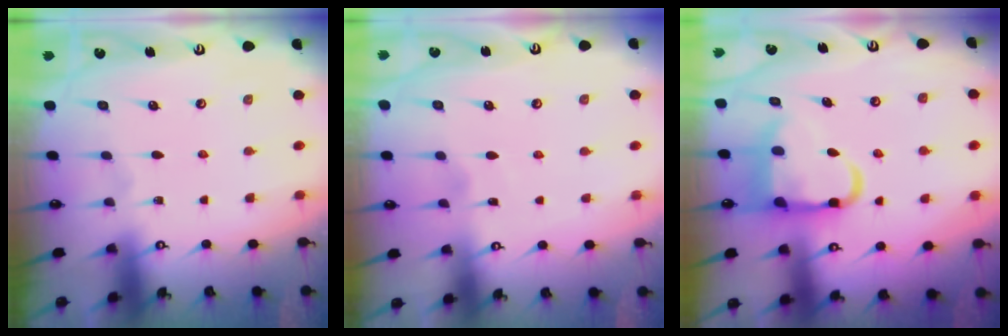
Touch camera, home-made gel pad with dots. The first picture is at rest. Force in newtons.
{"total": 1.7, "press": 1.7, "slide": 0.2}
{"total": 12.6, "press": 12.5, "slide": 1.6}